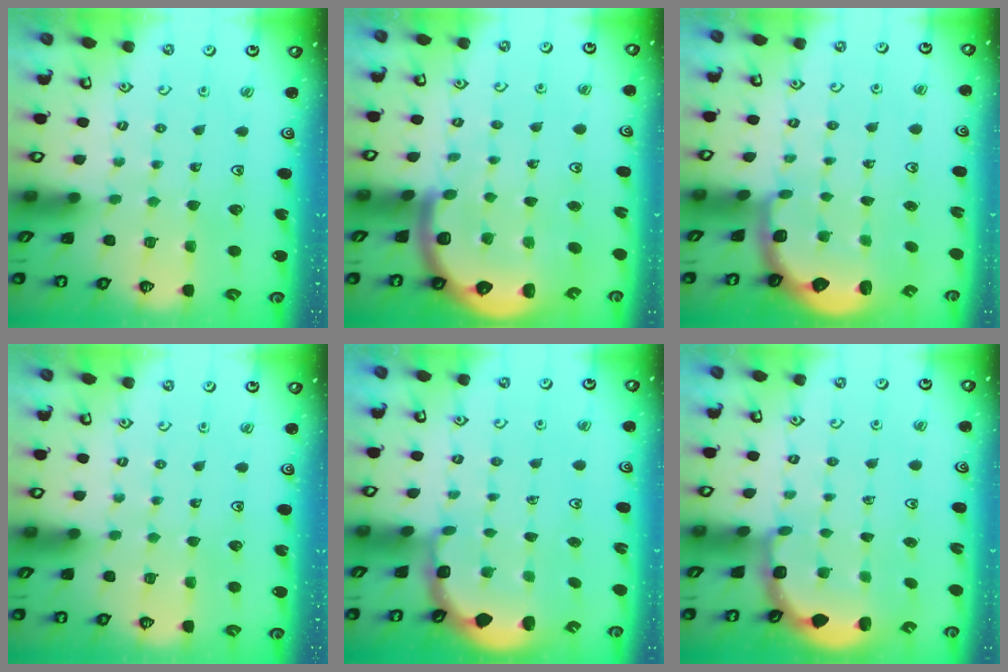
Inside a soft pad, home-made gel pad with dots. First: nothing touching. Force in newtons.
{"total": 7.6, "press": 7.4, "slide": 1.8}
{"total": 2.6, "press": 2.0, "slide": 1.7}
{"total": 0.0}
{"total": 2.4, "press": 2.0, "slide": 1.3}
{"total": 3.0, "press": 2.6, "slide": 1.5}